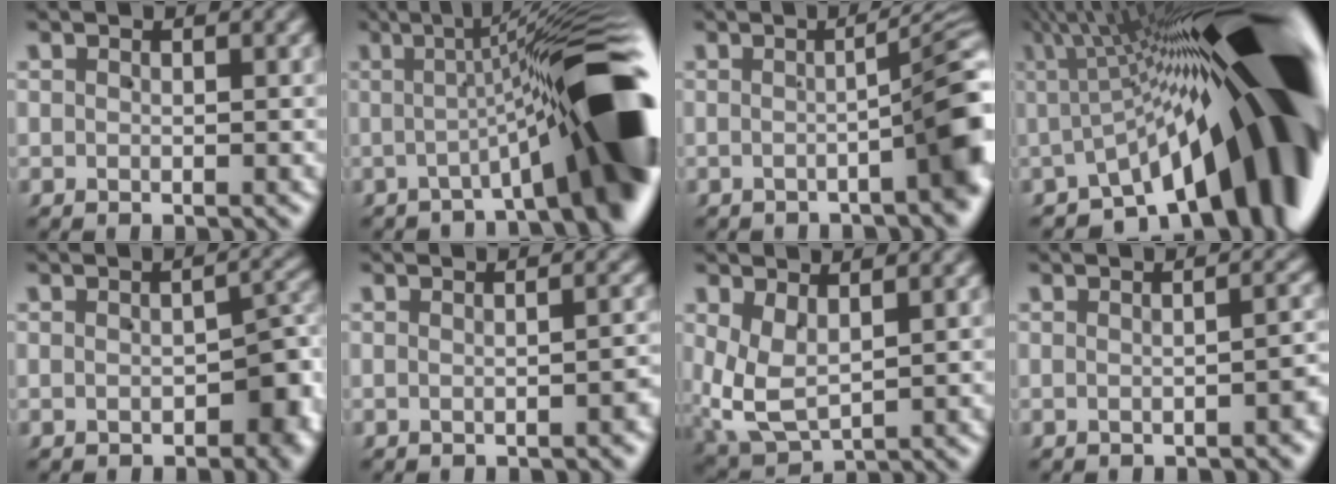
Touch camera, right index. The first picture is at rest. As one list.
[{"total": 14.4, "force": [-2.5, 3.5, 13.8], "torque": [-0.159, 0.023, -0.046]}, {"total": 6.5, "force": [-1.6, 1.3, 6.1], "torque": [-0.056, 0.025, -0.035]}, {"total": 25.8, "force": [-2.6, 10.2, 23.5], "torque": [-0.299, -0.009, -0.036]}, {"total": 4.1, "force": [-1.9, 2.1, 3.0], "torque": [-0.031, -0.001, -0.025]}, {"total": 1.1, "force": [-0.9, -0.1, 0.5], "torque": [-0.009, 0.008, -0.020]}, {"total": 5.0, "force": [0.2, 4.2, 2.7], "torque": [-0.092, -0.023, 0.010]}, {"total": 1.6, "force": [-1.2, 0.1, 1.0], "torque": [-0.018, 0.009, -0.024]}]